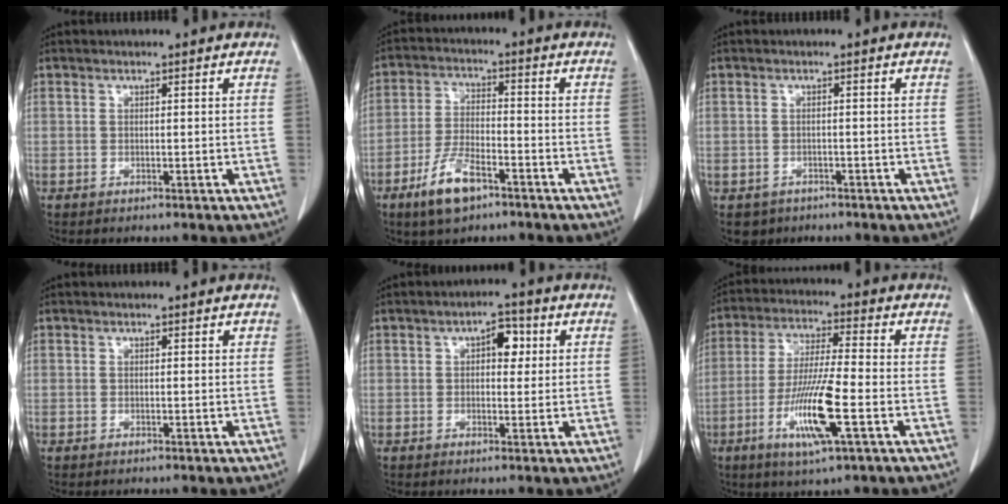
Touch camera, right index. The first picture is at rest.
{"total": 8.2, "force": [-5.0, 2.9, 5.8], "torque": [-0.123, -0.005, -0.092]}
{"total": 2.9, "force": [-1.9, 2.2, 0.3], "torque": [-0.005, 0.003, -0.027]}
{"total": 0.0}
{"total": 4.1, "force": [1.2, 2.1, 3.3], "torque": [-0.047, 0.013, 0.014]}
{"total": 11.7, "force": [-4.0, 0.5, 11.0], "torque": [-0.216, -0.018, -0.076]}